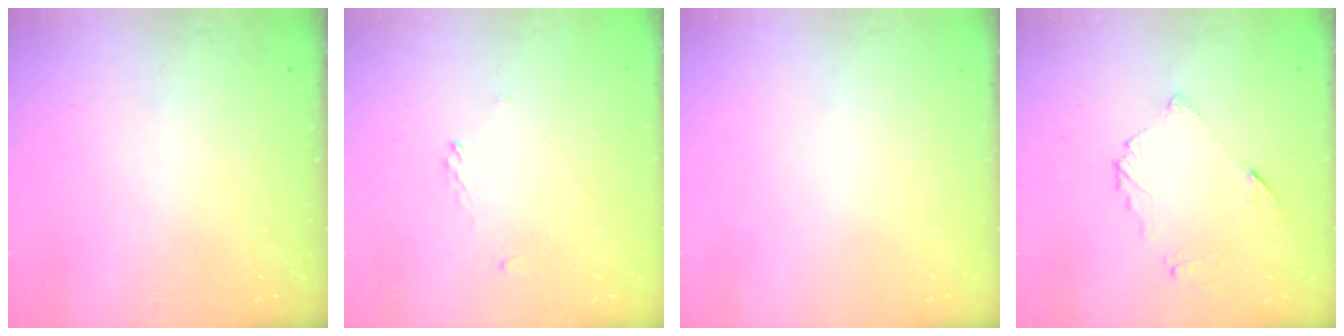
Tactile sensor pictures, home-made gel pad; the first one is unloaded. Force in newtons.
{"total": 1.2, "press": 1.1, "slide": 0.3}
{"total": 0.0}
{"total": 5.8, "press": 5.7, "slide": 0.5}